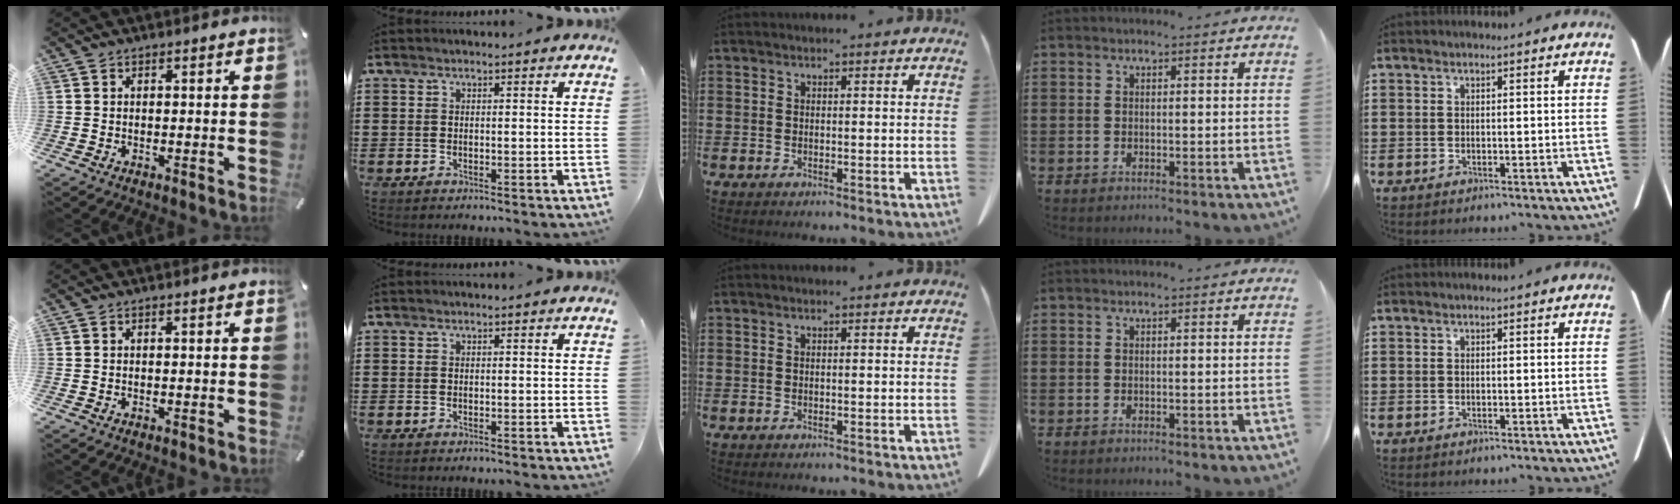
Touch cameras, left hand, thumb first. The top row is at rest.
{}